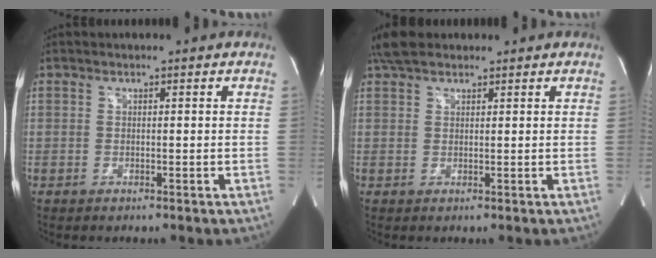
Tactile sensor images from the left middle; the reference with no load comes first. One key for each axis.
{"total": 3.9, "fx": 3.2, "fy": 1.7, "fz": 1.6, "tx": -0.040, "ty": 0.020, "tz": 0.061}